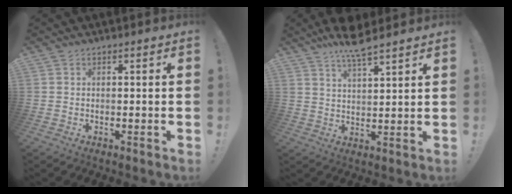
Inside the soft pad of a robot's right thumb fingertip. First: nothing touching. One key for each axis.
{"total": 8.1, "fx": 6.7, "fy": 1.1, "fz": 4.5, "tx": -0.076, "ty": -0.044, "tz": 0.118}